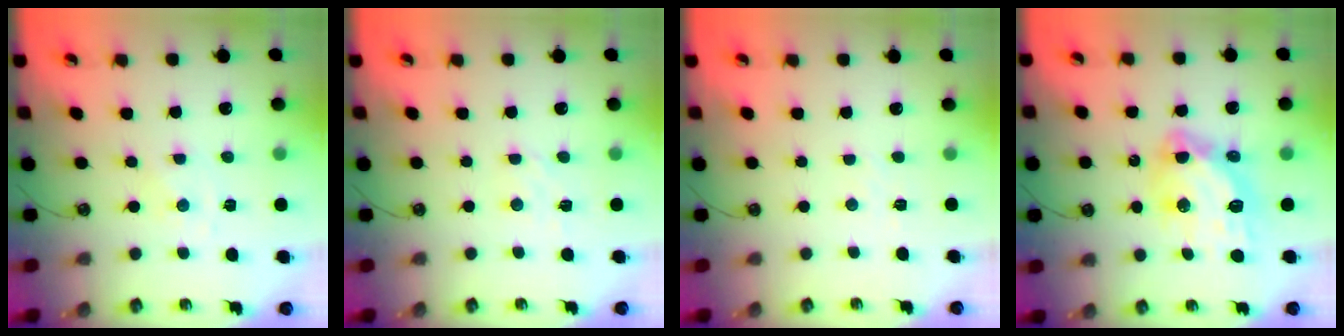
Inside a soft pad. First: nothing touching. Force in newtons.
{"total": 3.4, "press": 3.4, "slide": 0.3}
{"total": 2.0, "press": 2.0, "slide": 0.4}
{"total": 14.8, "press": 14.8, "slide": 1.5}